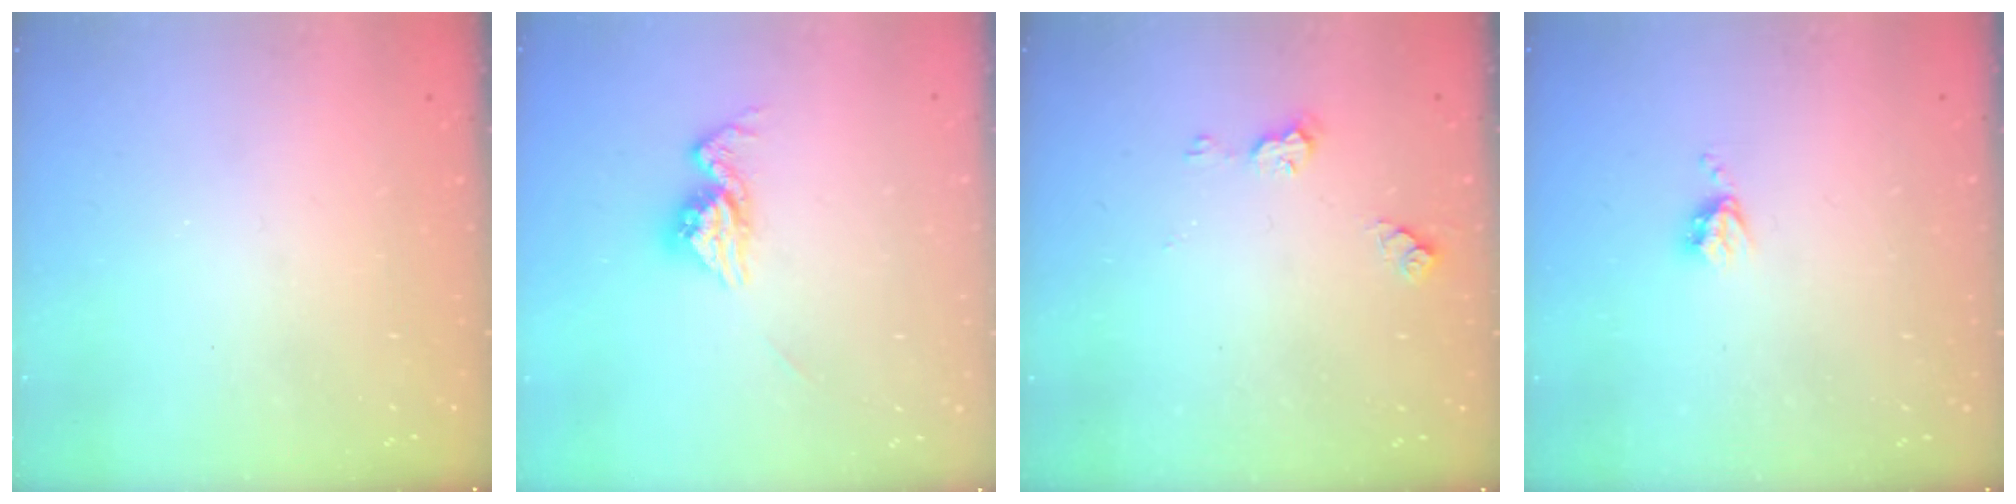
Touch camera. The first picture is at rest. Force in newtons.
{"total": 12.4, "press": 12.3, "slide": 1.0}
{"total": 5.1, "press": 5.0, "slide": 0.6}
{"total": 3.8, "press": 3.7, "slide": 0.5}